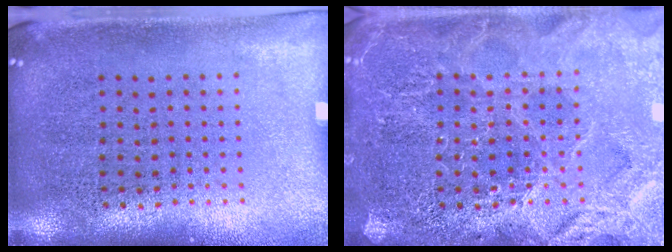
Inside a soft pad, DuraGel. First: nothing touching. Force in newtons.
{"total": 3.7, "press": 3.7, "slide": 0.4}